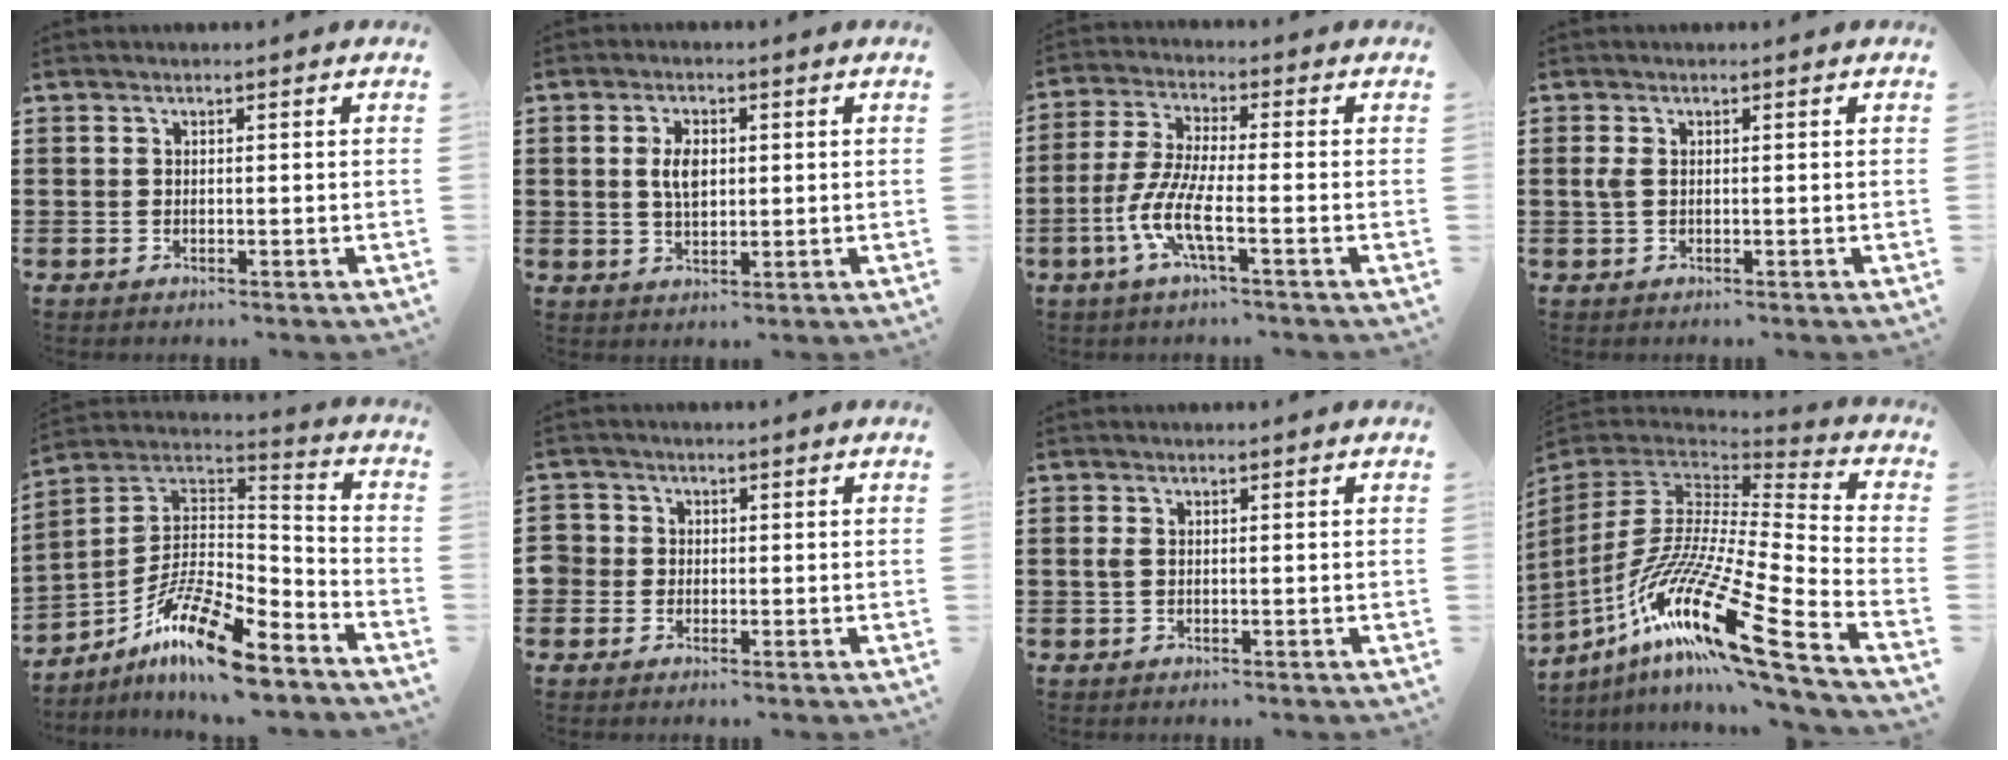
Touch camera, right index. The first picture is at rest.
{"total": 4.2, "force": [0.5, 2.2, 3.5], "torque": [-0.064, 0.007, 0.005]}
{"total": 7.9, "force": [-3.6, 1.3, 6.9], "torque": [-0.170, -0.019, -0.078]}
{"total": 1.7, "force": [0.1, 0.7, 1.5], "torque": [-0.046, -0.003, -0.005]}
{"total": 13.8, "force": [-10.0, 3.0, 9.0], "torque": [-0.182, 0.019, -0.192]}
{"total": 2.1, "force": [-0.4, 2.1, 0.3], "torque": [-0.016, 0.008, -0.011]}
{"total": 1.0, "force": [0.0, 0.4, 1.0], "torque": [-0.027, -0.001, -0.004]}
{"total": 19.8, "force": [-11.6, 3.3, 15.7], "torque": [-0.328, 0.000, -0.219]}